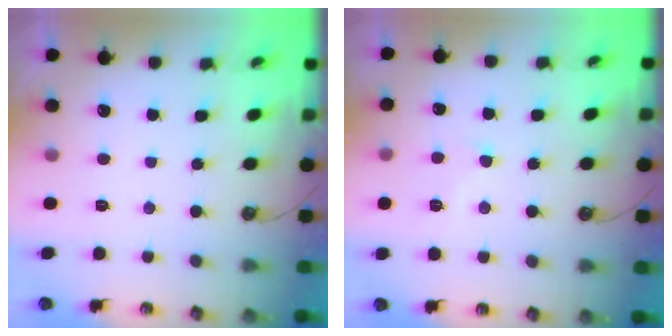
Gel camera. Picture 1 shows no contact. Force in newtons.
{"total": 2.3, "press": 2.2, "slide": 0.5}